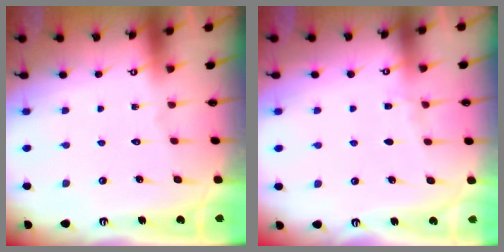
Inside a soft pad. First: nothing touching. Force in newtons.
{"total": 3.6, "press": 3.6, "slide": 0.5}